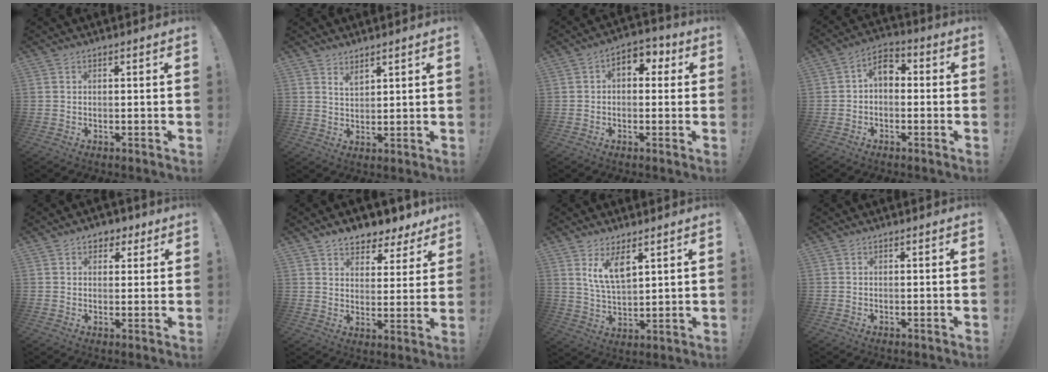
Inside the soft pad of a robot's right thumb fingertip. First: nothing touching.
{"total": 3.2, "force": [2.9, 1.0, 1.0], "torque": [-0.010, -0.020, 0.052]}
{"total": 6.2, "force": [1.1, 4.4, 4.2], "torque": [-0.048, 0.005, 0.018]}
{"total": 6.4, "force": [-0.2, 4.4, 4.6], "torque": [-0.086, 0.011, -0.002]}
{"total": 4.6, "force": [2.1, 3.7, 1.7], "torque": [-0.010, -0.009, 0.036]}
{"total": 6.8, "force": [5.8, 3.1, 1.7], "torque": [-0.017, -0.053, 0.105]}
{"total": 10.0, "force": [6.0, 5.3, 6.0], "torque": [-0.104, -0.029, 0.114]}
{"total": 0.0}